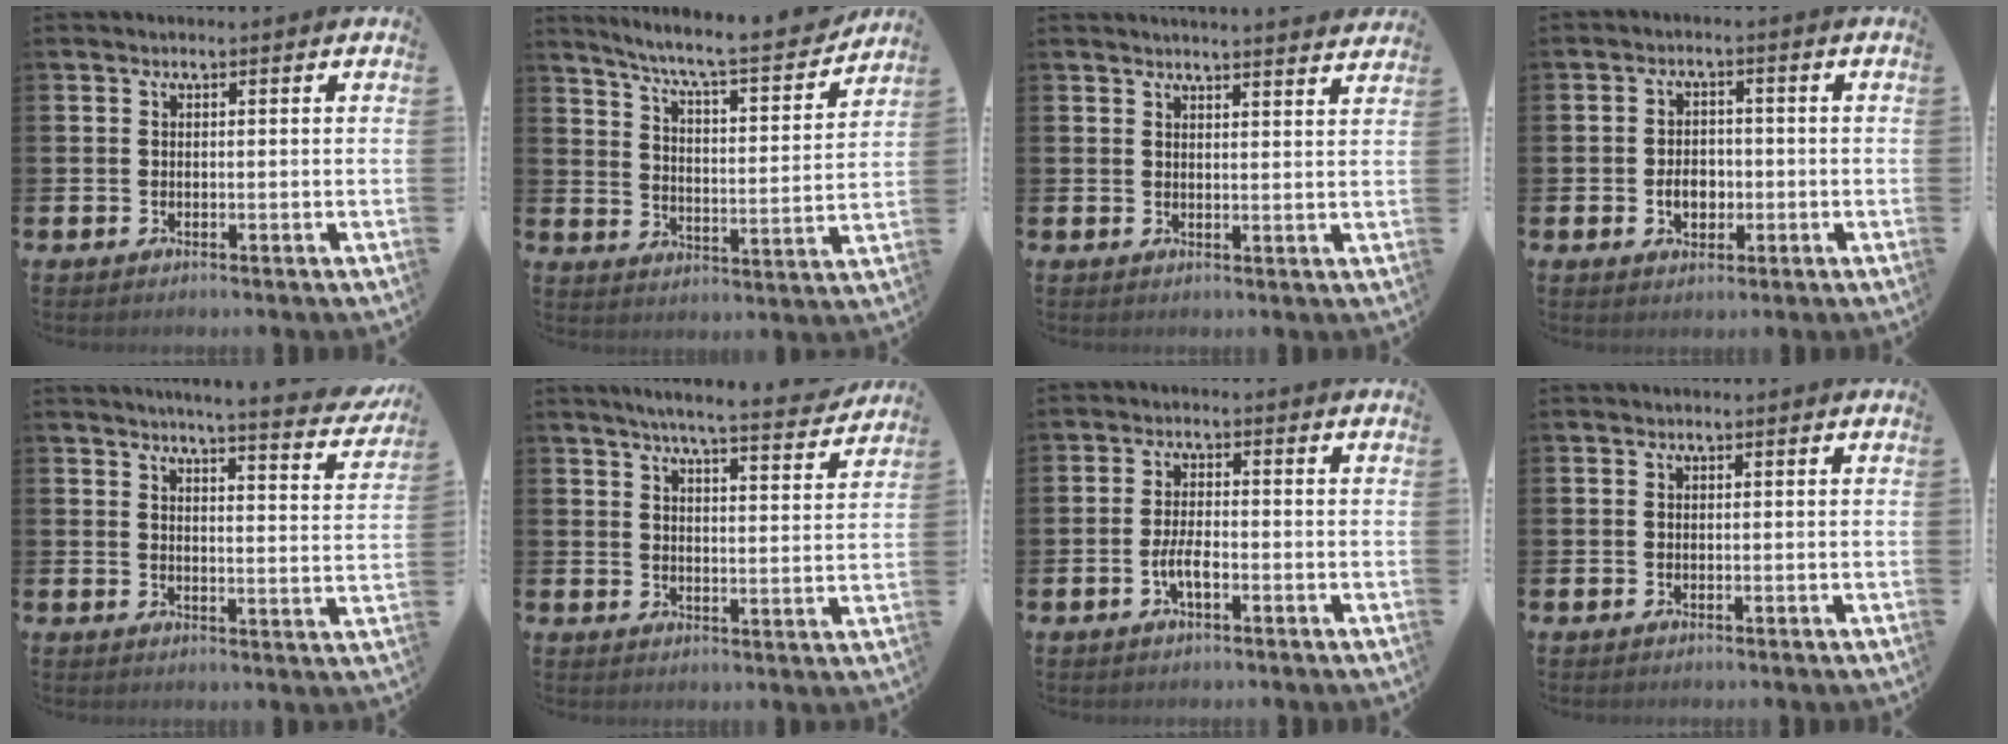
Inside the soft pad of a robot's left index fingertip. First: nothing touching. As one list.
[{"total": 7.7, "force": [7.0, 0.6, 3.2], "torque": [-0.088, -0.055, 0.113]}, {"total": 3.1, "force": [3.1, -0.4, -0.1], "torque": [0.005, -0.023, 0.054]}, {"total": 3.6, "force": [-1.0, 2.6, 2.3], "torque": [-0.030, -0.003, -0.024]}, {"total": 5.2, "force": [4.9, -0.4, 1.6], "torque": [-0.032, -0.043, 0.078]}, {"total": 6.0, "force": [5.7, -0.2, 1.8], "torque": [-0.046, -0.037, 0.096]}, {"total": 3.2, "force": [-1.2, 1.1, 2.8], "torque": [-0.064, 0.006, -0.023]}, {"total": 0.0}]